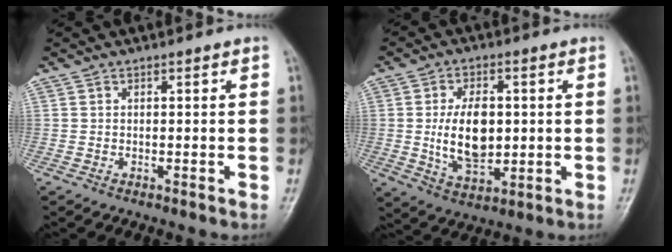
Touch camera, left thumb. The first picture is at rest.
{"total": 10.9, "force": [0.4, 6.2, 9.0], "torque": [-0.146, -0.008, 0.017]}